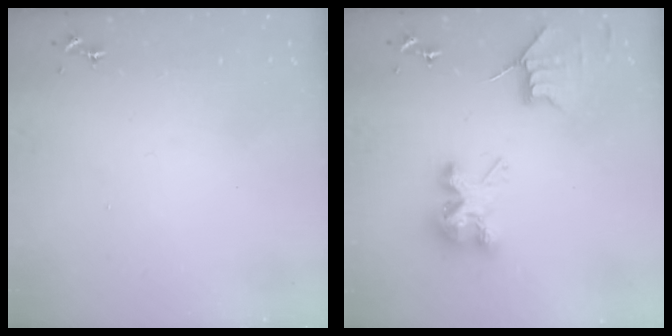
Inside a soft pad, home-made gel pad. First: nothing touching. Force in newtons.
{"total": 8.5, "press": 8.5, "slide": 0.5}